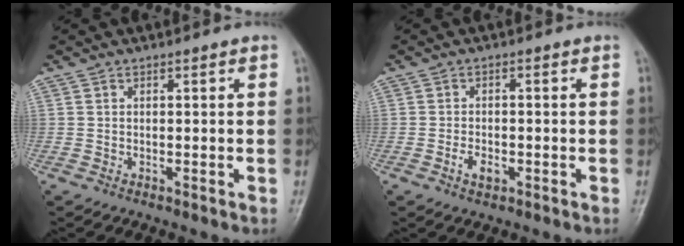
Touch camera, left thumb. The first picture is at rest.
{"total": 2.8, "force": [-1.1, 1.7, 1.9], "torque": [-0.029, 0.005, -0.019]}